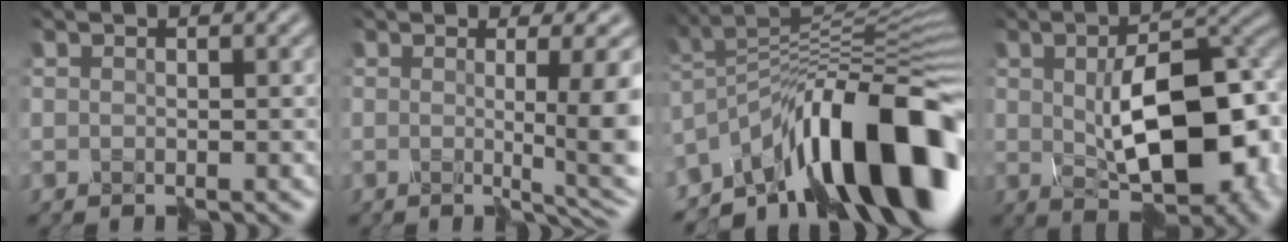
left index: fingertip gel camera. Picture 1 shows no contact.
{"total": 6.2, "force": [-0.3, 1.1, 6.1], "torque": [-0.071, -0.008, -0.002]}
{"total": 14.0, "force": [-8.4, 3.8, 10.5], "torque": [-0.151, 0.034, -0.145]}
{"total": 11.6, "force": [-0.8, 5.7, 10.1], "torque": [-0.131, 0.000, -0.005]}